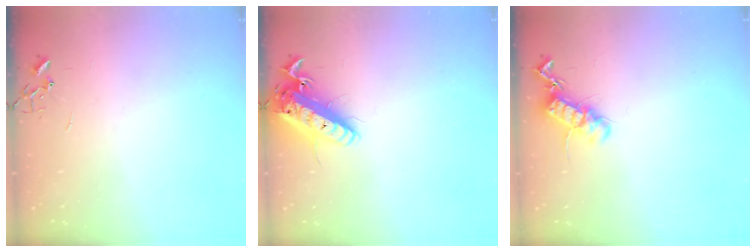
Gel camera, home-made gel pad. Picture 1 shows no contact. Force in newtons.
{"total": 15.8, "press": 15.5, "slide": 3.4}
{"total": 13.1, "press": 13.1, "slide": 0.2}